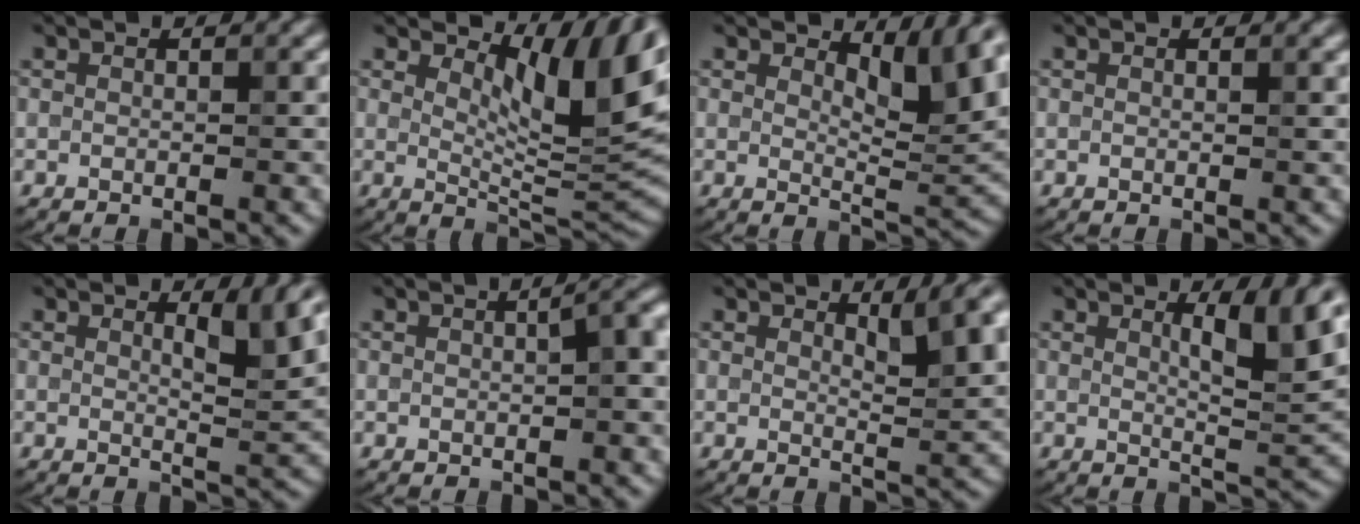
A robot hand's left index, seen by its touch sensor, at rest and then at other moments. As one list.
[{"total": 9.2, "force": [4.0, 3.4, 7.5], "torque": [-0.105, -0.009, 0.067]}, {"total": 4.9, "force": [2.7, 1.7, 3.7], "torque": [-0.052, -0.010, 0.038]}, {"total": 0.6, "force": [0.3, 0.2, 0.5], "torque": [-0.003, 0.002, 0.003]}, {"total": 3.8, "force": [1.8, 0.8, 3.3], "torque": [-0.046, -0.007, 0.027]}, {"total": 3.8, "force": [0.6, 1.2, 3.5], "torque": [-0.034, 0.019, 0.011]}, {"total": 4.6, "force": [2.2, 1.2, 3.9], "torque": [-0.051, -0.002, 0.031]}, {"total": 5.6, "force": [2.2, 1.1, 5.0], "torque": [-0.076, -0.005, 0.036]}]